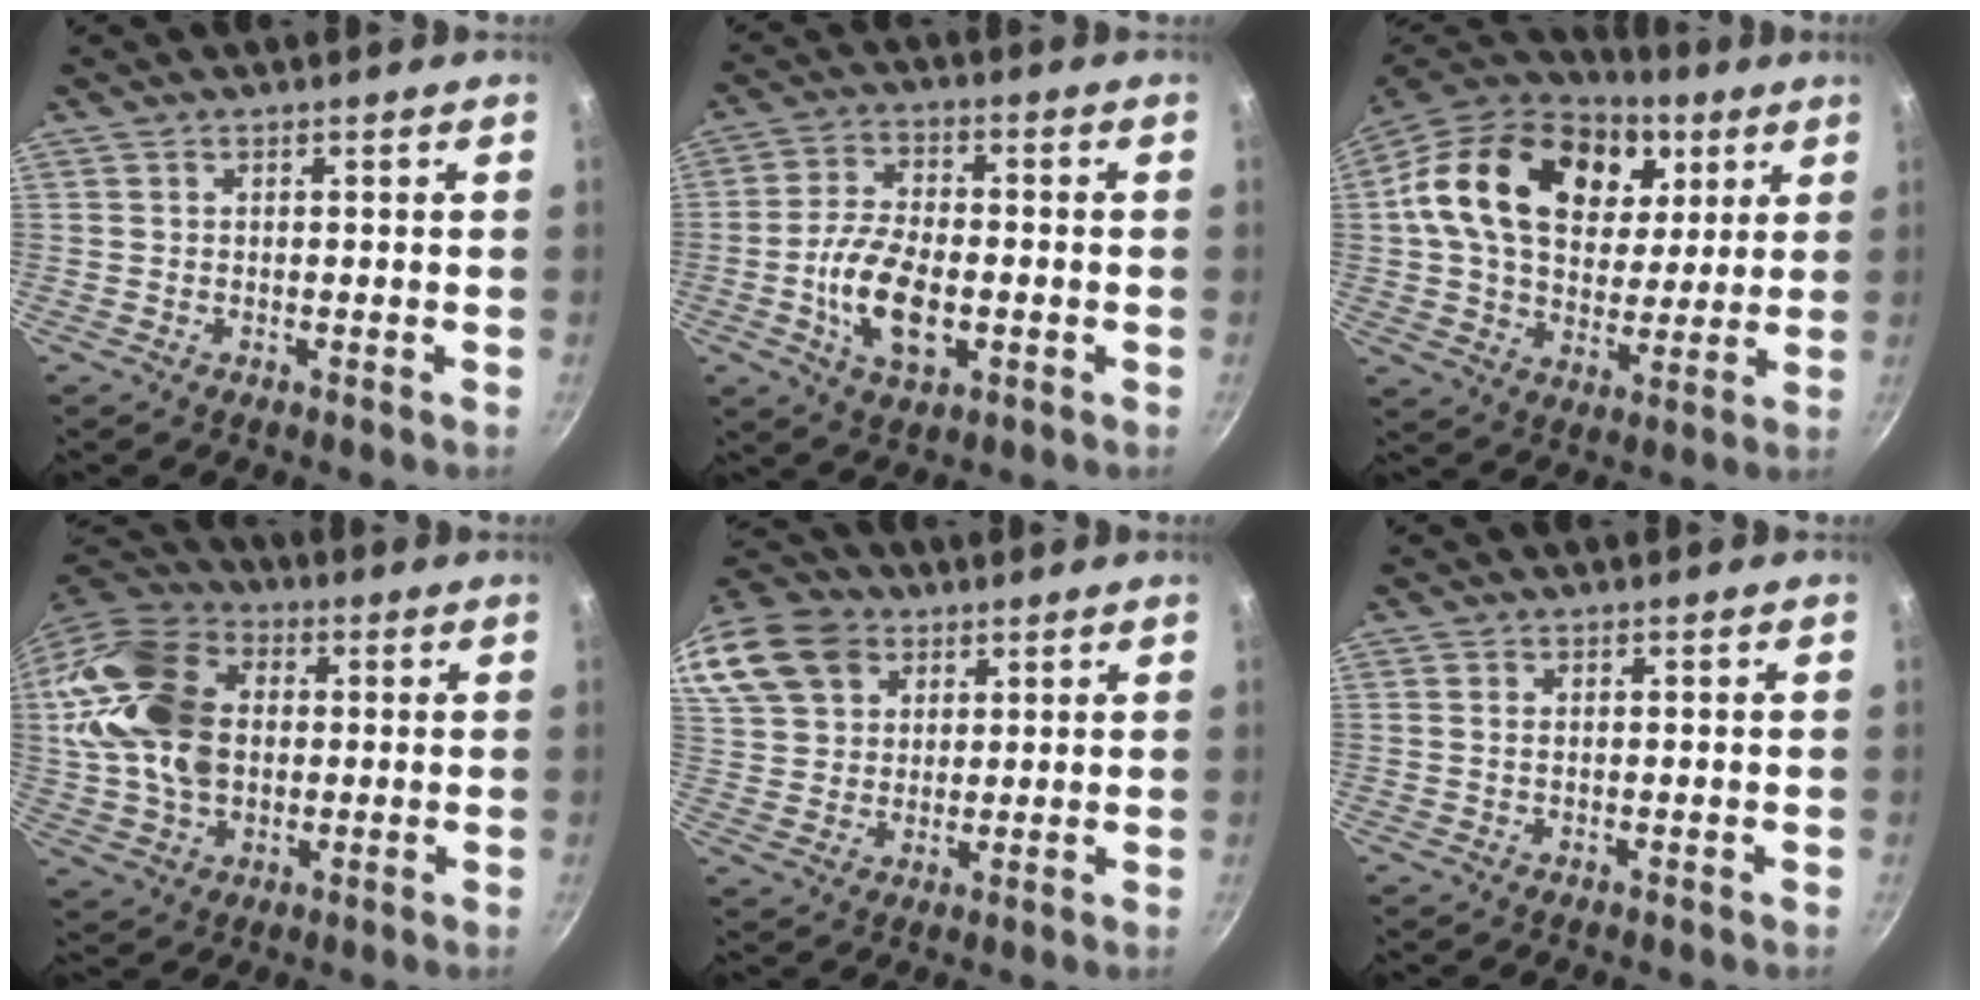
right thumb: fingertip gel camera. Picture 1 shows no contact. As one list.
[{"total": 12.1, "force": [-2.7, 6.4, 9.9], "torque": [-0.180, 0.013, -0.051]}, {"total": 24.9, "force": [8.5, 17.0, 16.1], "torque": [-0.260, -0.009, 0.136]}, {"total": 20.8, "force": [2.2, 15.0, 14.3], "torque": [-0.265, 0.024, 0.037]}, {"total": 23.0, "force": [11.3, 17.0, 10.7], "torque": [-0.262, 0.038, 0.214]}, {"total": 0.8, "force": [0.2, 0.5, 0.6], "torque": [-0.011, 0.001, 0.003]}]